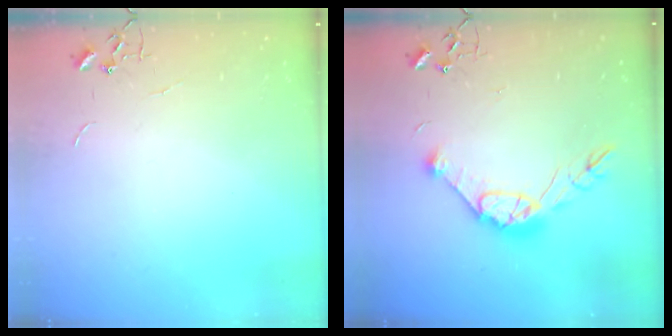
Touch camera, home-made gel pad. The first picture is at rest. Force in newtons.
{"total": 13.6, "press": 13.6, "slide": 1.0}